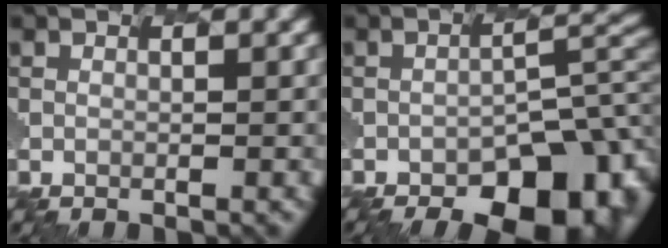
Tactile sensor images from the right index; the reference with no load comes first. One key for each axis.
{"total": 12.1, "fx": -7.9, "fy": 5.1, "fz": 7.7, "tx": -0.095, "ty": -0.009, "tz": -0.097}